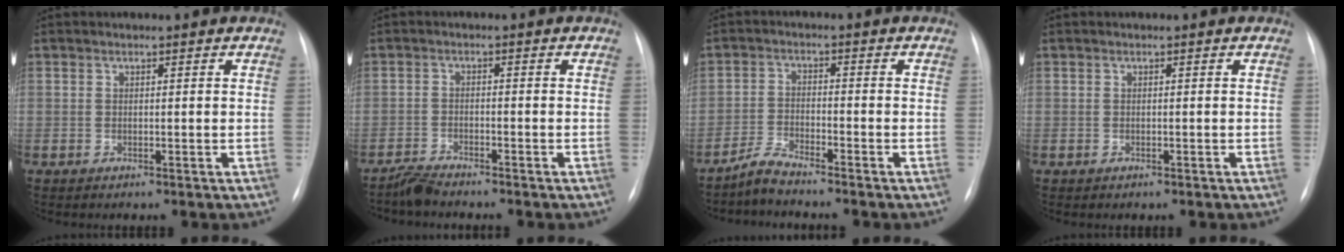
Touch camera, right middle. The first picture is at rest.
{"total": 2.6, "force": [-2.6, -0.1, 0.4], "torque": [-0.012, -0.011, -0.052]}
{"total": 3.5, "force": [-3.4, -0.1, 0.8], "torque": [-0.022, -0.014, -0.071]}
{"total": 0.0}